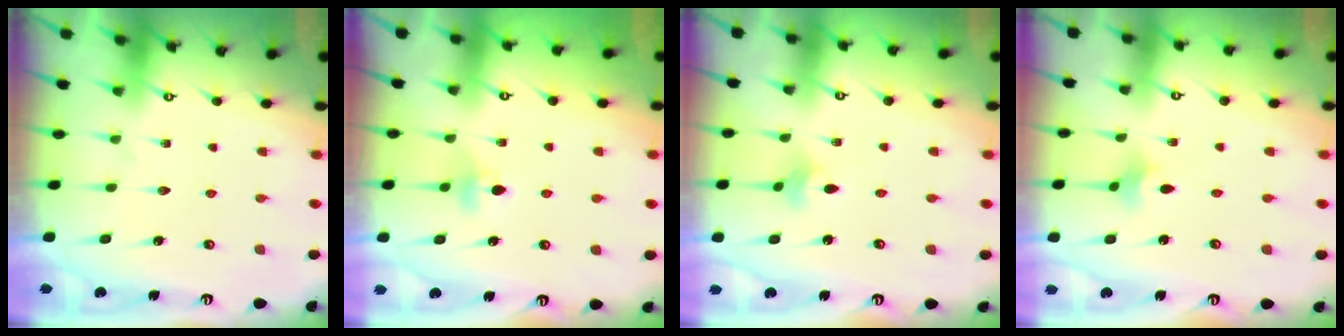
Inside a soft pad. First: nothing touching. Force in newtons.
{"total": 4.1, "press": 4.0, "slide": 1.0}
{"total": 2.1, "press": 2.0, "slide": 0.5}
{"total": 2.3, "press": 2.2, "slide": 0.5}